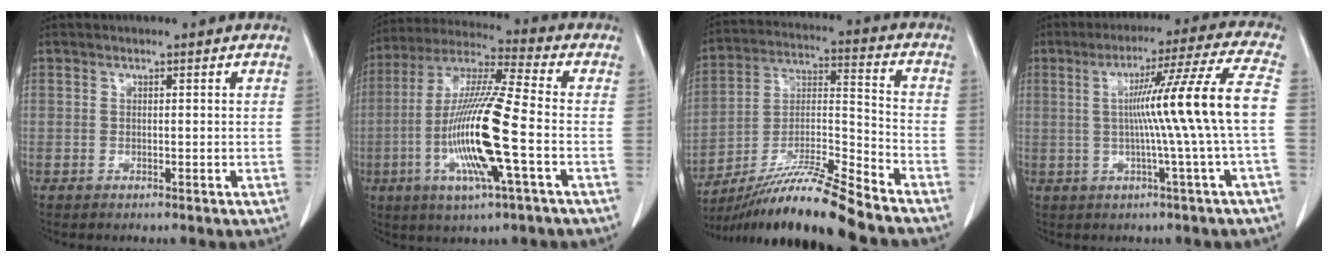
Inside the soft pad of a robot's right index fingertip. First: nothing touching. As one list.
[{"total": 16.5, "force": [-4.0, 0.6, 16.0], "torque": [-0.327, -0.012, -0.081]}, {"total": 16.0, "force": [-13.6, -1.1, 8.4], "torque": [-0.156, -0.009, -0.246]}, {"total": 13.3, "force": [-0.5, -2.7, 13.0], "torque": [-0.193, 0.009, -0.004]}]